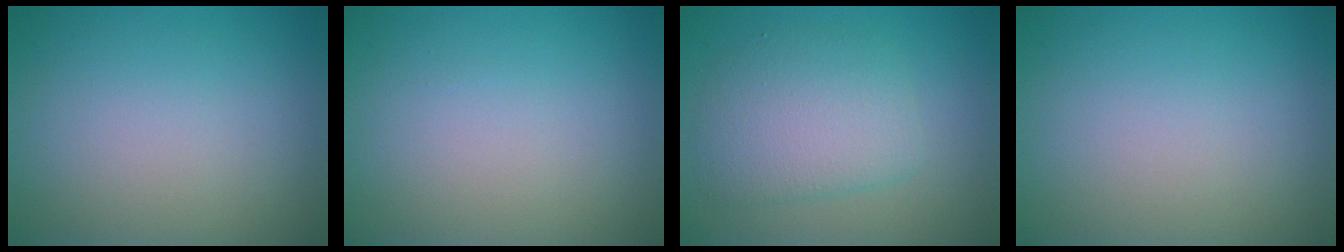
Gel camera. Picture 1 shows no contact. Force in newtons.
{"total": 0.0}
{"total": 4.7, "press": 4.7, "slide": 0.1}
{"total": 0.0}